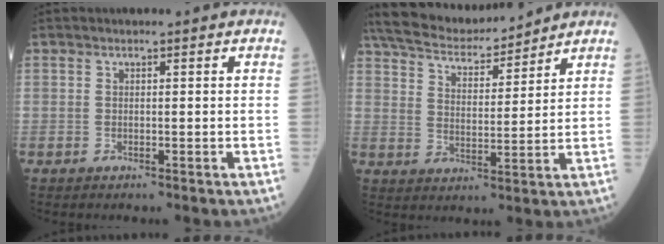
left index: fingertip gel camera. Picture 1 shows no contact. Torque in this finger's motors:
{"motor_torque": [0.89, -1.25, 0.07, 0.08]}